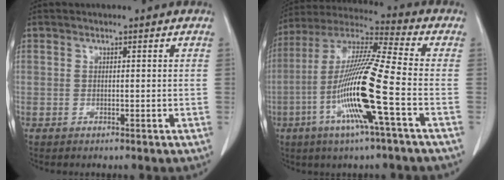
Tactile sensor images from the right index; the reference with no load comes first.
{"total": 16.6, "force": [-5.0, -0.4, 15.9], "torque": [-0.318, -0.011, -0.105]}